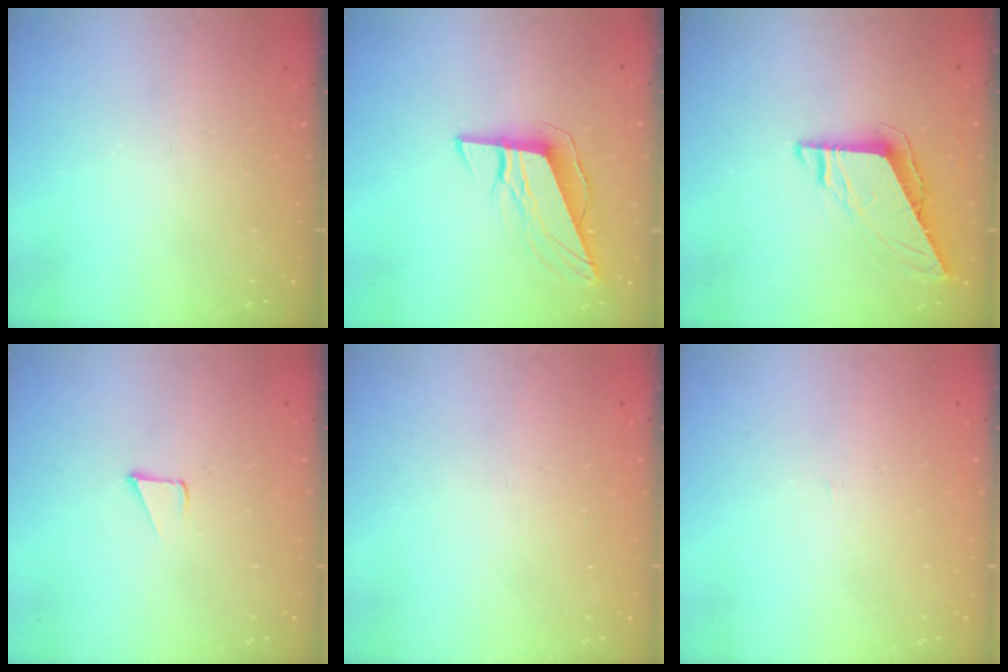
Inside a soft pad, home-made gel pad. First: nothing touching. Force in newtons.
{"total": 10.0, "press": 9.7, "slide": 2.5}
{"total": 7.7, "press": 7.6, "slide": 0.6}
{"total": 1.7, "press": 1.7, "slide": 0.1}
{"total": 0.9, "press": 0.9, "slide": 0.0}
{"total": 0.9, "press": 0.9, "slide": 0.1}